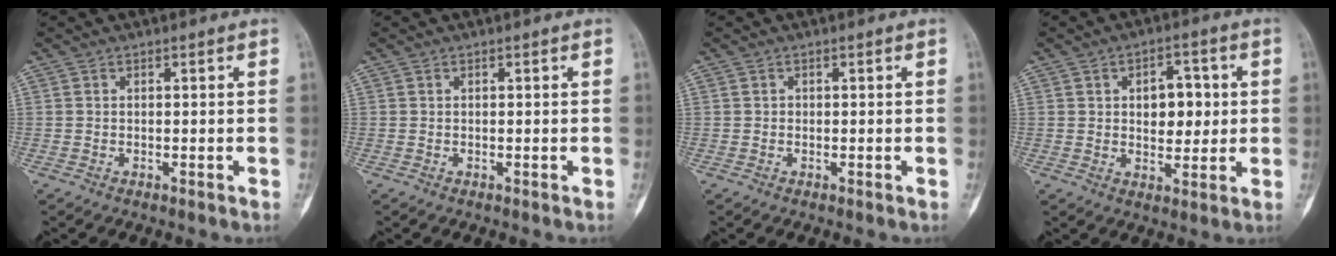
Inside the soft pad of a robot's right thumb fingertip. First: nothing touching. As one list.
[{"total": 0.0}, {"total": 0.5, "force": [0.1, 0.5, 0.1], "torque": [0.005, 0.002, 0.002]}, {"total": 8.2, "force": [1.2, 5.2, 6.2], "torque": [-0.050, -0.001, 0.020]}]